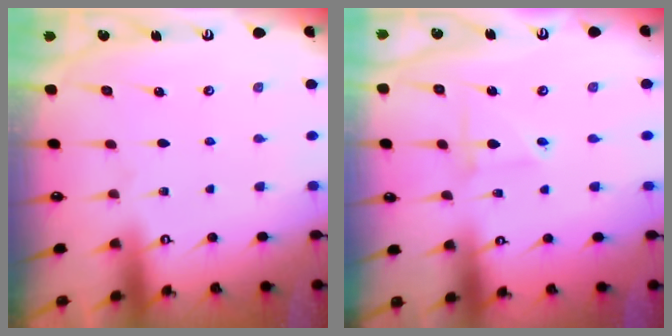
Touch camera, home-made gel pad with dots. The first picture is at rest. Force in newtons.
{"total": 2.6, "press": 2.5, "slide": 0.3}